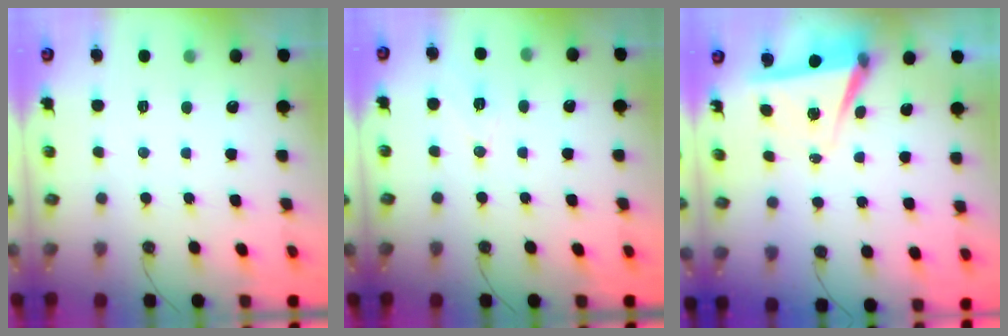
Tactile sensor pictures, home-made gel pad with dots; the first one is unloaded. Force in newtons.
{"total": 7.1, "press": 6.1, "slide": 3.7}
{"total": 6.6, "press": 4.9, "slide": 4.5}